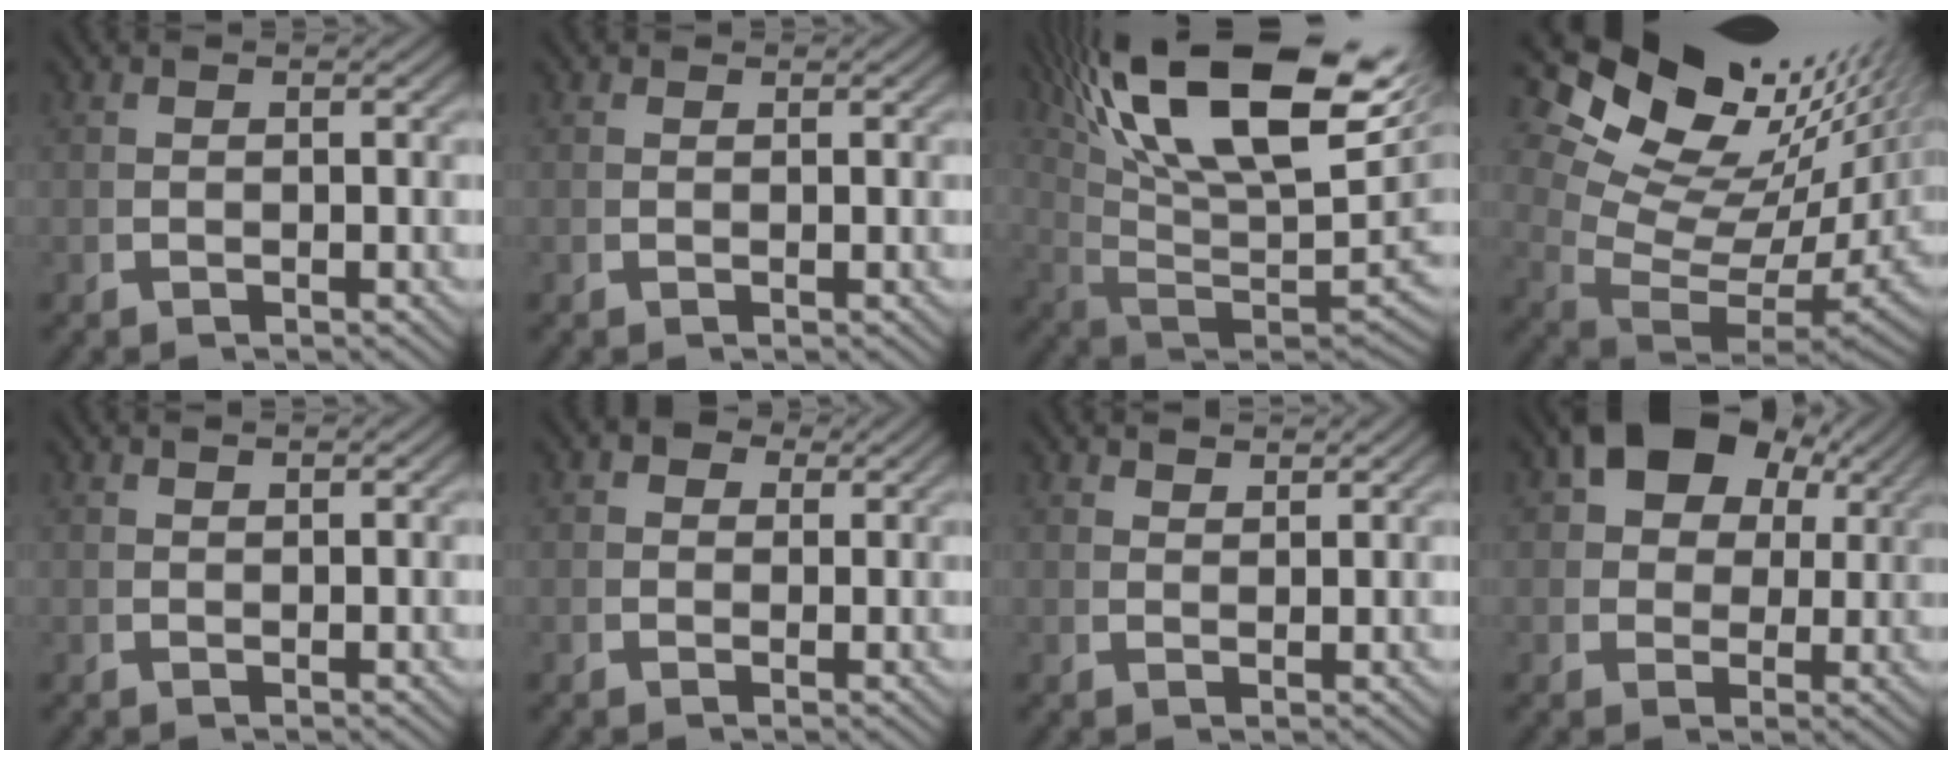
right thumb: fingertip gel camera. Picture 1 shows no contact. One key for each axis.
{"total": 0.6, "fx": 0.5, "fy": 0.3, "fz": 0.0, "tx": 0.005, "ty": 0.000, "tz": 0.008}
{"total": 18.5, "fx": 4.1, "fy": 10.9, "fz": 14.3, "tx": -0.269, "ty": -0.032, "tz": 0.088}
{"total": 14.1, "fx": 2.5, "fy": 9.1, "fz": 10.4, "tx": -0.189, "ty": -0.028, "tz": 0.053}
{"total": 0.8, "fx": 0.8, "fy": -0.2, "fz": 0.0, "tx": 0.007, "ty": 0.003, "tz": 0.016}
{"total": 2.5, "fx": 1.1, "fy": 2.1, "fz": 0.9, "tx": -0.017, "ty": -0.002, "tz": 0.012}
{"total": 2.1, "fx": 2.1, "fy": 0.0, "fz": 0.2, "tx": 0.006, "ty": 0.005, "tz": 0.038}
{"total": 8.5, "fx": 3.8, "fy": 5.6, "fz": 5.1, "tx": -0.099, "ty": -0.002, "tz": 0.066}